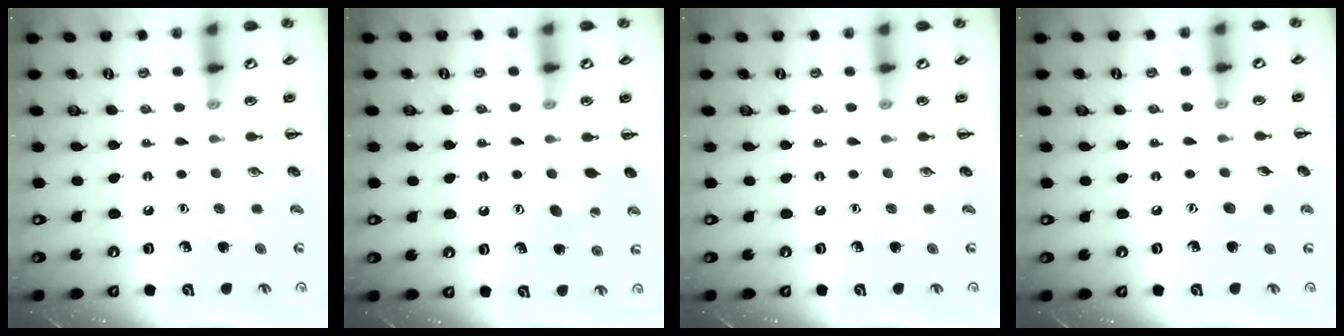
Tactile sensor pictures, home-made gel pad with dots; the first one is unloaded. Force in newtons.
{"total": 6.2, "press": 6.0, "slide": 1.5}
{"total": 0.0}
{"total": 5.4, "press": 5.3, "slide": 1.2}